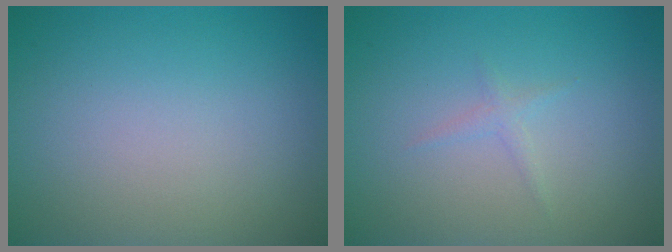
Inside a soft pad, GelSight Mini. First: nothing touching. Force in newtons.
{"total": 0.8, "press": 0.8, "slide": 0.0}